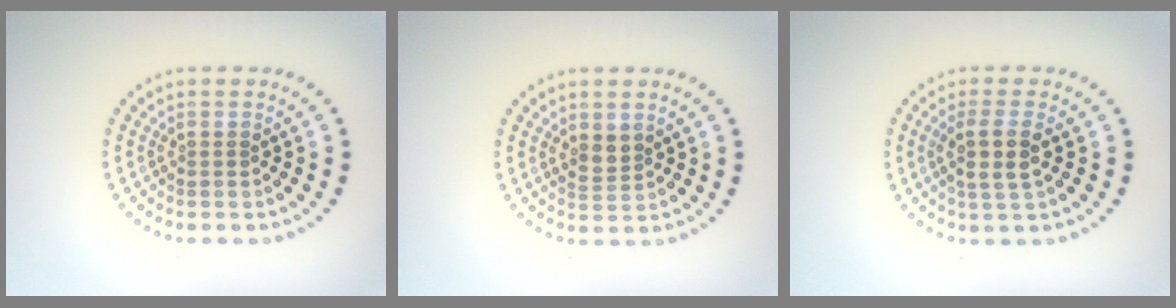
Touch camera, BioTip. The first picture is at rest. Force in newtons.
{"total": 1.6, "press": 1.4, "slide": 0.8}
{"total": 2.9, "press": 2.6, "slide": 1.1}